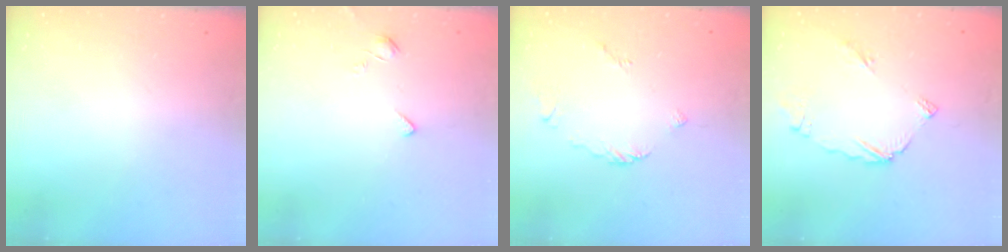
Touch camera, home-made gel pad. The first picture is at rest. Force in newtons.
{"total": 2.0, "press": 2.0, "slide": 0.5}
{"total": 2.2, "press": 2.1, "slide": 0.7}
{"total": 6.4, "press": 6.4, "slide": 0.6}